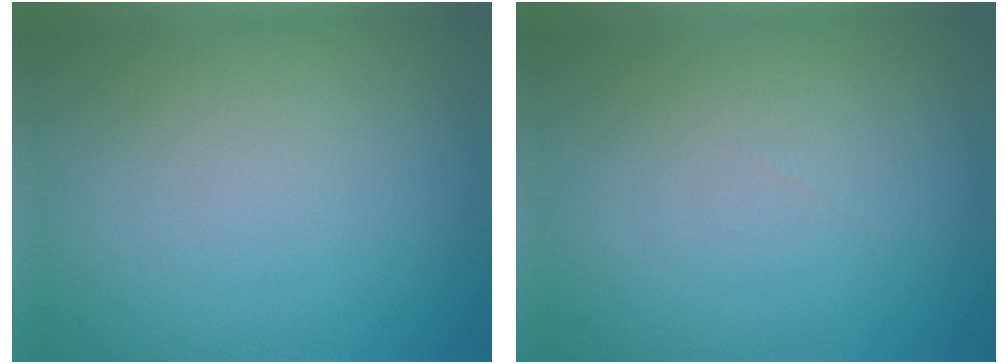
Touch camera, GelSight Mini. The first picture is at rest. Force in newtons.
{"total": 0.0}